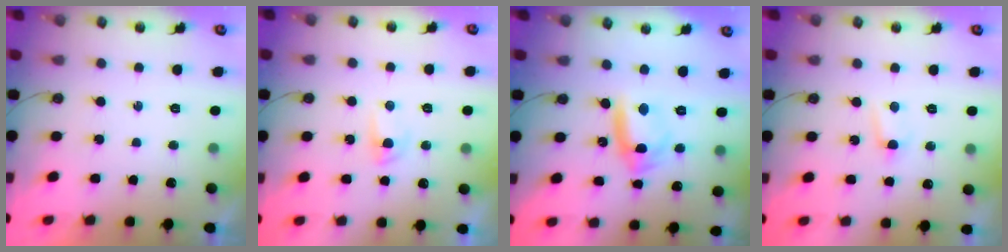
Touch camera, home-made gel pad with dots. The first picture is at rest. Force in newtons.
{"total": 2.7, "press": 2.6, "slide": 0.4}
{"total": 11.2, "press": 9.5, "slide": 5.8}
{"total": 2.8, "press": 2.8, "slide": 0.4}